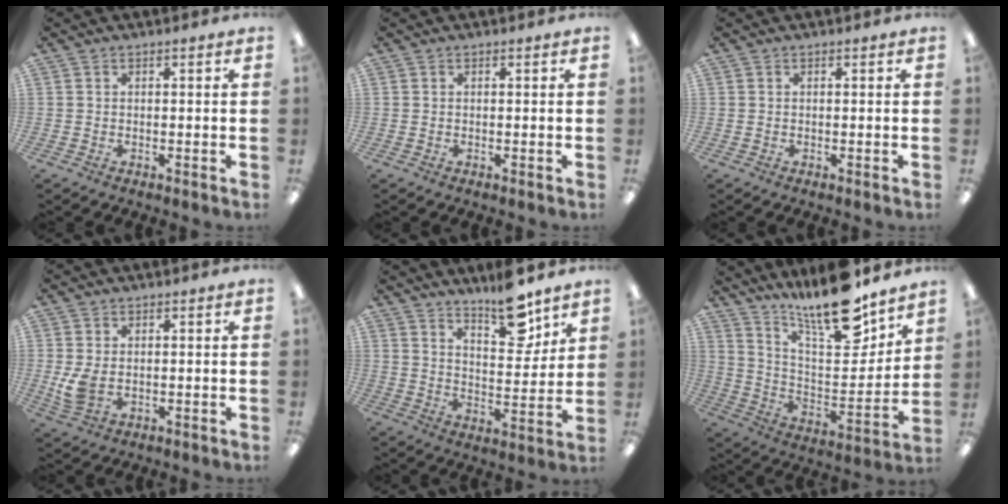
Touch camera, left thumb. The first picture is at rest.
{"total": 0.0}
{"total": 0.0}
{"total": 5.1, "force": [0.3, 3.4, 3.8], "torque": [-0.080, -0.009, 0.000]}
{"total": 12.2, "force": [9.6, 4.7, 6.0], "torque": [-0.065, -0.068, 0.165]}
{"total": 19.3, "force": [15.8, 4.4, 10.2], "torque": [-0.178, -0.119, 0.269]}